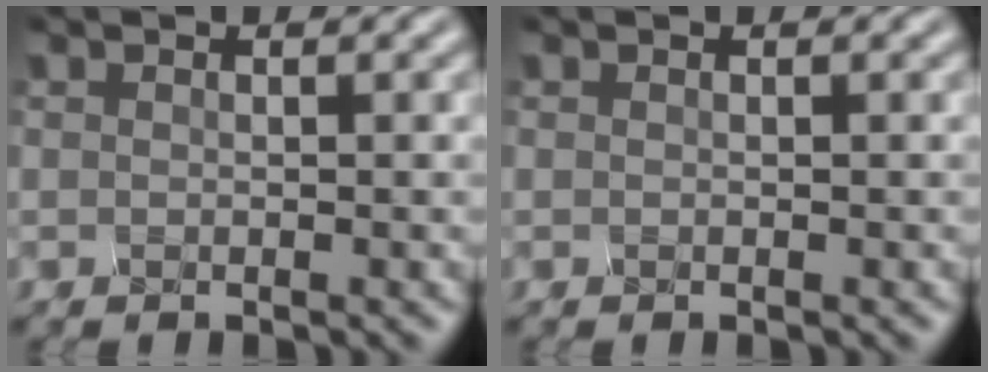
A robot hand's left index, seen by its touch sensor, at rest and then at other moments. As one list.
[{"total": 0.0}]